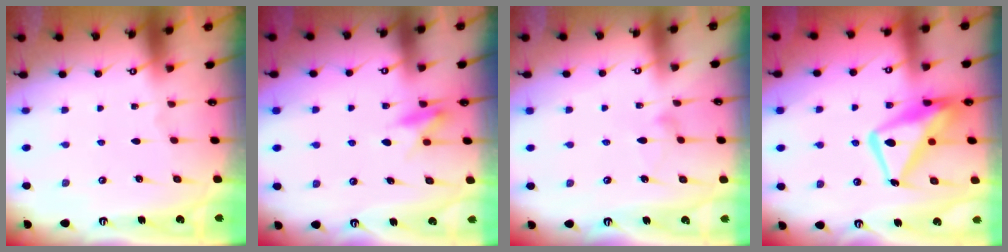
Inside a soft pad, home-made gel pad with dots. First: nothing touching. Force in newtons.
{"total": 6.9, "press": 6.8, "slide": 0.9}
{"total": 7.8, "press": 7.8, "slide": 0.3}
{"total": 15.6, "press": 15.5, "slide": 1.4}